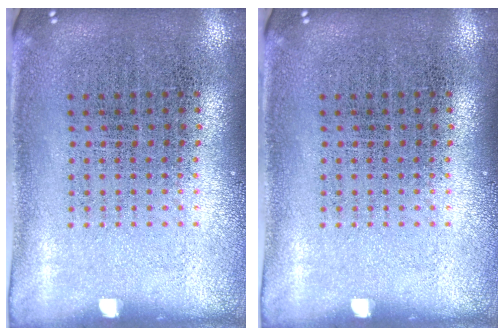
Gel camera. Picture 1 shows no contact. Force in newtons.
{"total": 0.0}